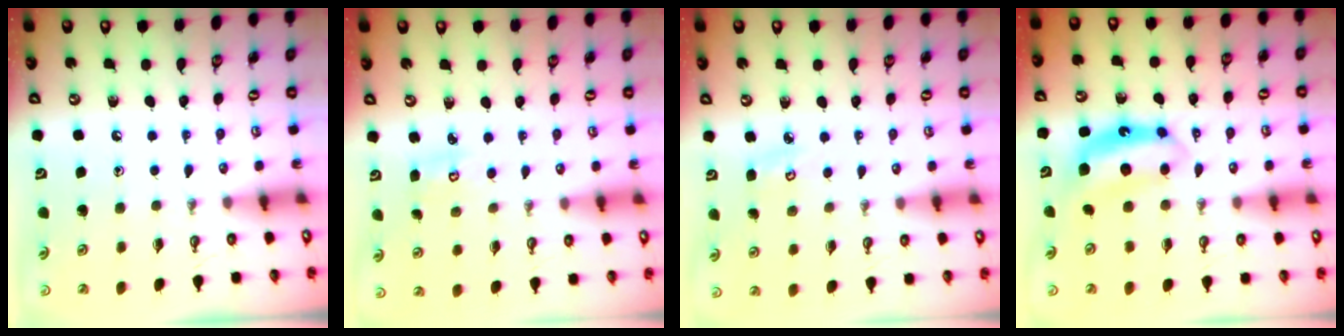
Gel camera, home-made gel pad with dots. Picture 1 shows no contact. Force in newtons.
{"total": 3.5, "press": 3.4, "slide": 0.3}
{"total": 3.5, "press": 3.5, "slide": 0.4}
{"total": 6.8, "press": 6.8, "slide": 0.3}